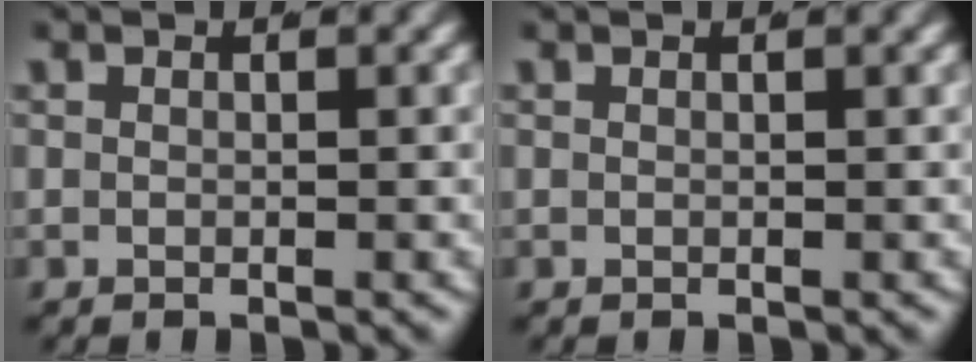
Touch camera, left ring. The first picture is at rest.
{"total": 0.0}